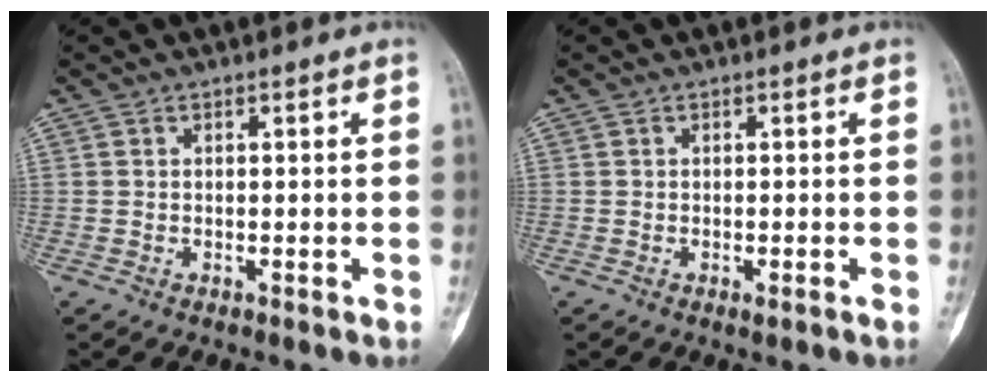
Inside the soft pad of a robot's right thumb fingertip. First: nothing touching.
{"total": 0.7, "force": [-0.3, 0.1, 0.6], "torque": [-0.009, 0.000, -0.002]}